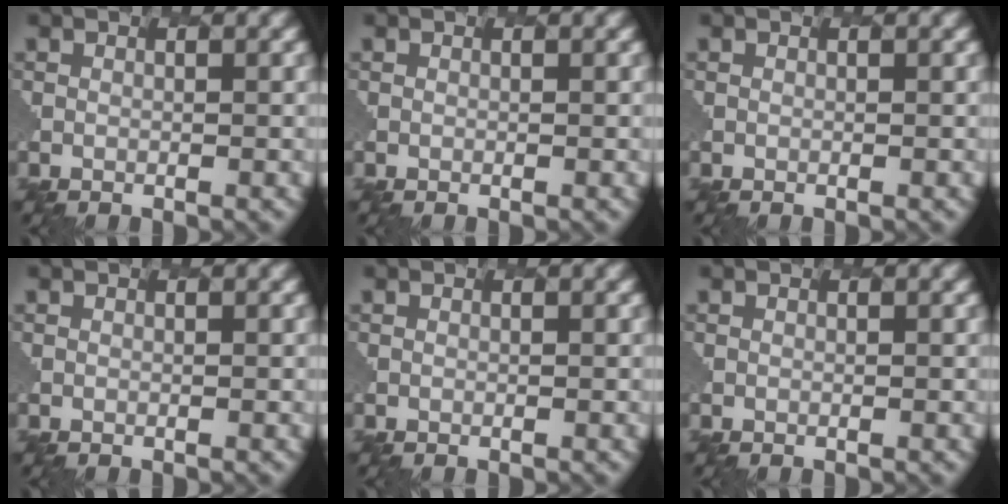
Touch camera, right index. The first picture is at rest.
{"total": 0.0}
{"total": 0.0}
{"total": 0.0}
{"total": 0.0}
{"total": 0.0}